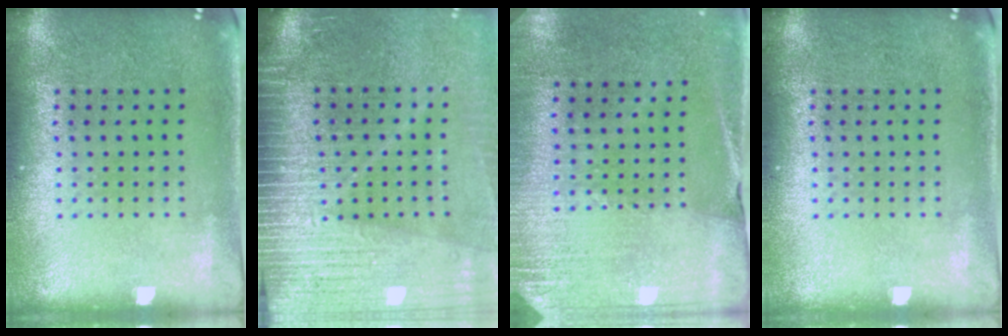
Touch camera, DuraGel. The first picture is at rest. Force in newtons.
{"total": 4.0, "press": 3.5, "slide": 2.0}
{"total": 2.6, "press": 2.5, "slide": 0.8}
{"total": 0.0}